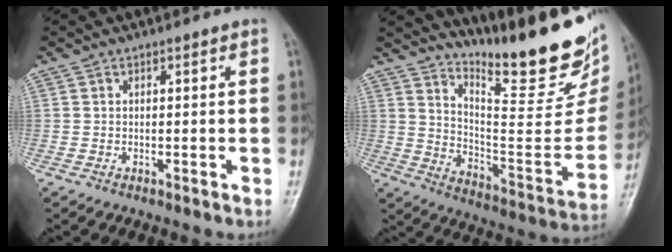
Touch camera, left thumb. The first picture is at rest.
{"total": 24.7, "force": [18.5, 5.6, 15.3], "torque": [-0.192, -0.134, 0.277]}